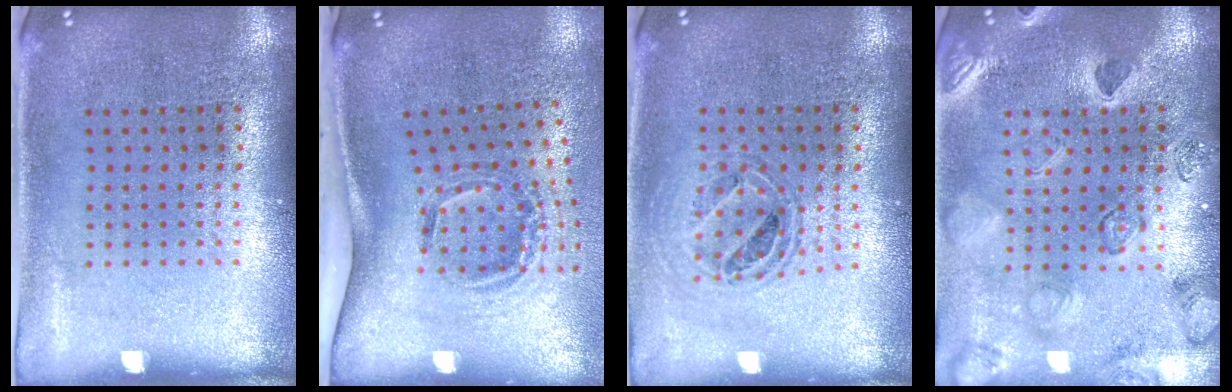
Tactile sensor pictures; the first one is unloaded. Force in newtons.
{"total": 2.1, "press": 1.2, "slide": 1.7}
{"total": 0.8, "press": 0.8, "slide": 0.0}
{"total": 2.5, "press": 2.3, "slide": 0.8}